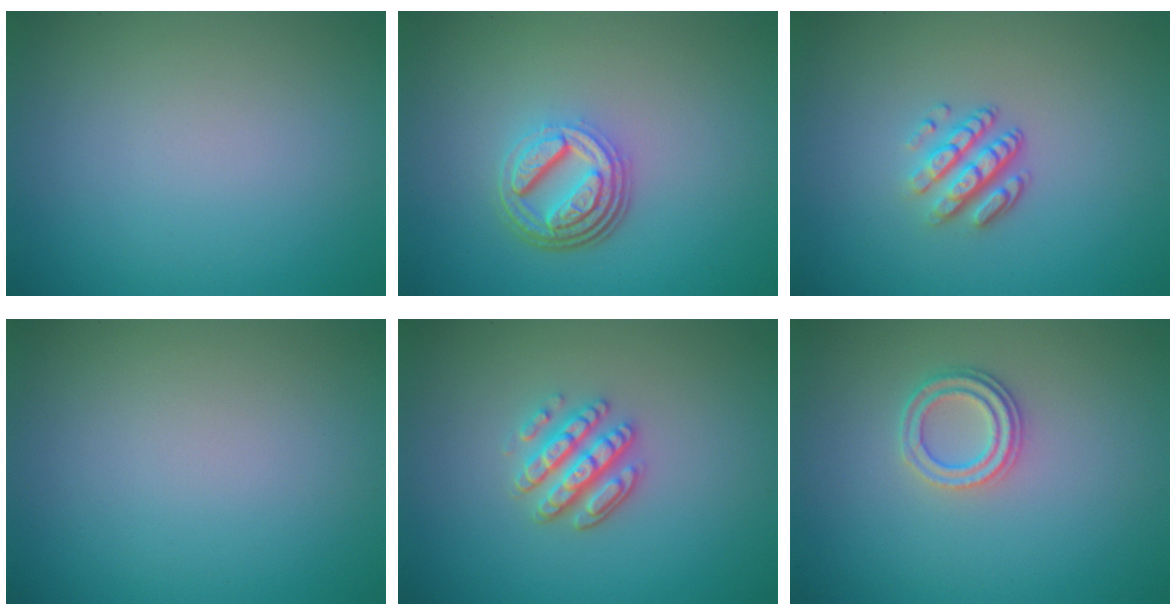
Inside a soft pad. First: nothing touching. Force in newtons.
{"total": 4.9, "press": 3.6, "slide": 3.4}
{"total": 3.4, "press": 2.4, "slide": 2.4}
{"total": 0.0}
{"total": 3.4, "press": 3.0, "slide": 1.6}
{"total": 2.3, "press": 2.1, "slide": 1.0}